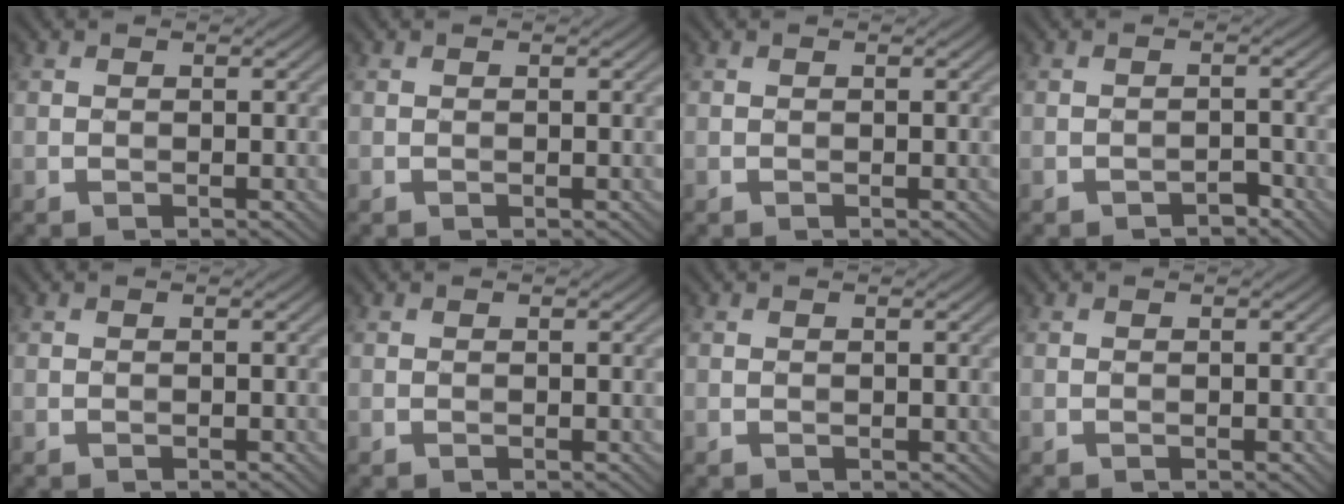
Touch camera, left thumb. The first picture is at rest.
{"total": 0.0}
{"total": 0.0}
{"total": 1.5, "force": [-1.3, 0.5, 0.5], "torque": [-0.005, 0.003, -0.024]}
{"total": 0.0}
{"total": 0.0}
{"total": 0.0}
{"total": 0.0}